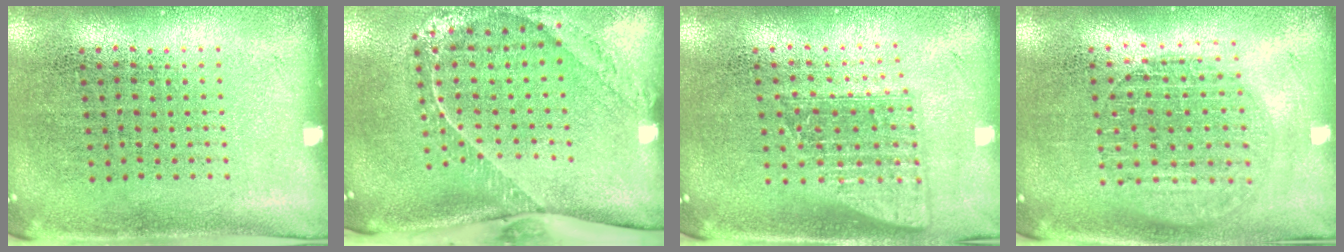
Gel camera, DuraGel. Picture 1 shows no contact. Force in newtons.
{"total": 2.3, "press": 1.7, "slide": 1.5}
{"total": 1.5, "press": 1.2, "slide": 1.0}
{"total": 1.6, "press": 1.4, "slide": 0.7}